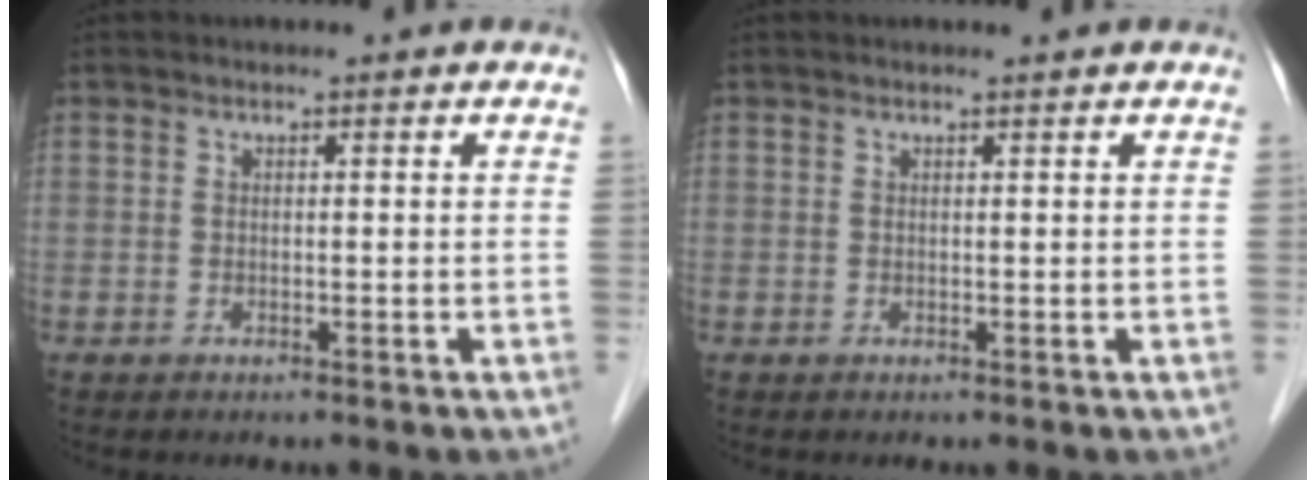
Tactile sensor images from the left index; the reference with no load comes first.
{"total": 1.0, "force": [0.8, -0.1, 0.5], "torque": [-0.009, 0.005, 0.016]}